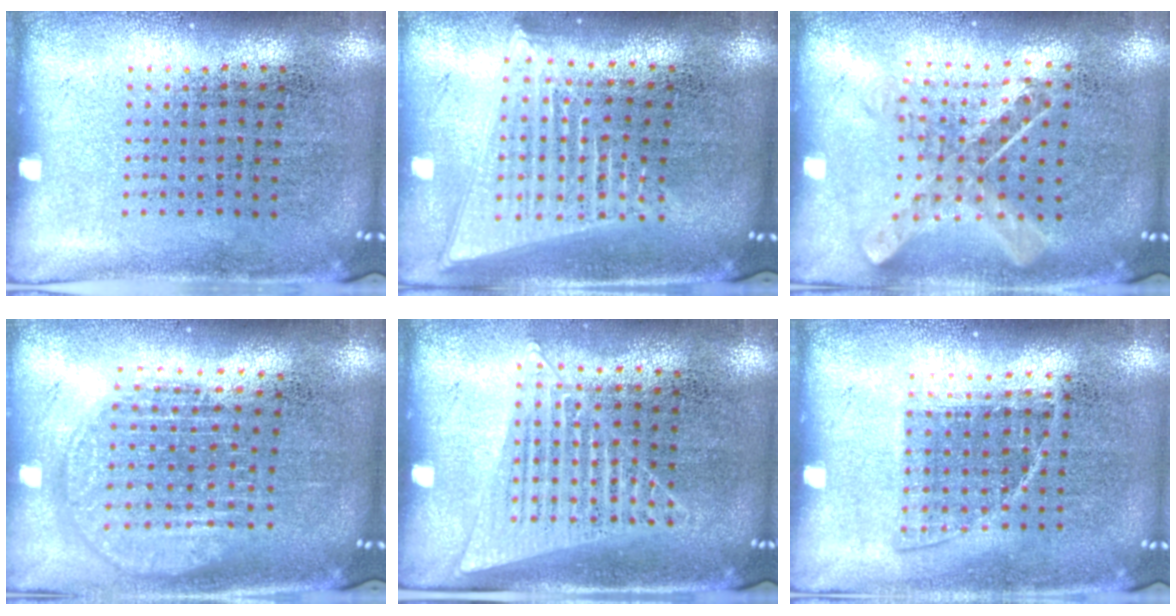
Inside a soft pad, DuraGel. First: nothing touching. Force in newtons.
{"total": 2.0, "press": 1.8, "slide": 0.9}
{"total": 0.9, "press": 0.9, "slide": 0.2}
{"total": 1.8, "press": 1.5, "slide": 0.9}
{"total": 1.4, "press": 1.3, "slide": 0.4}
{"total": 0.8, "press": 0.7, "slide": 0.4}